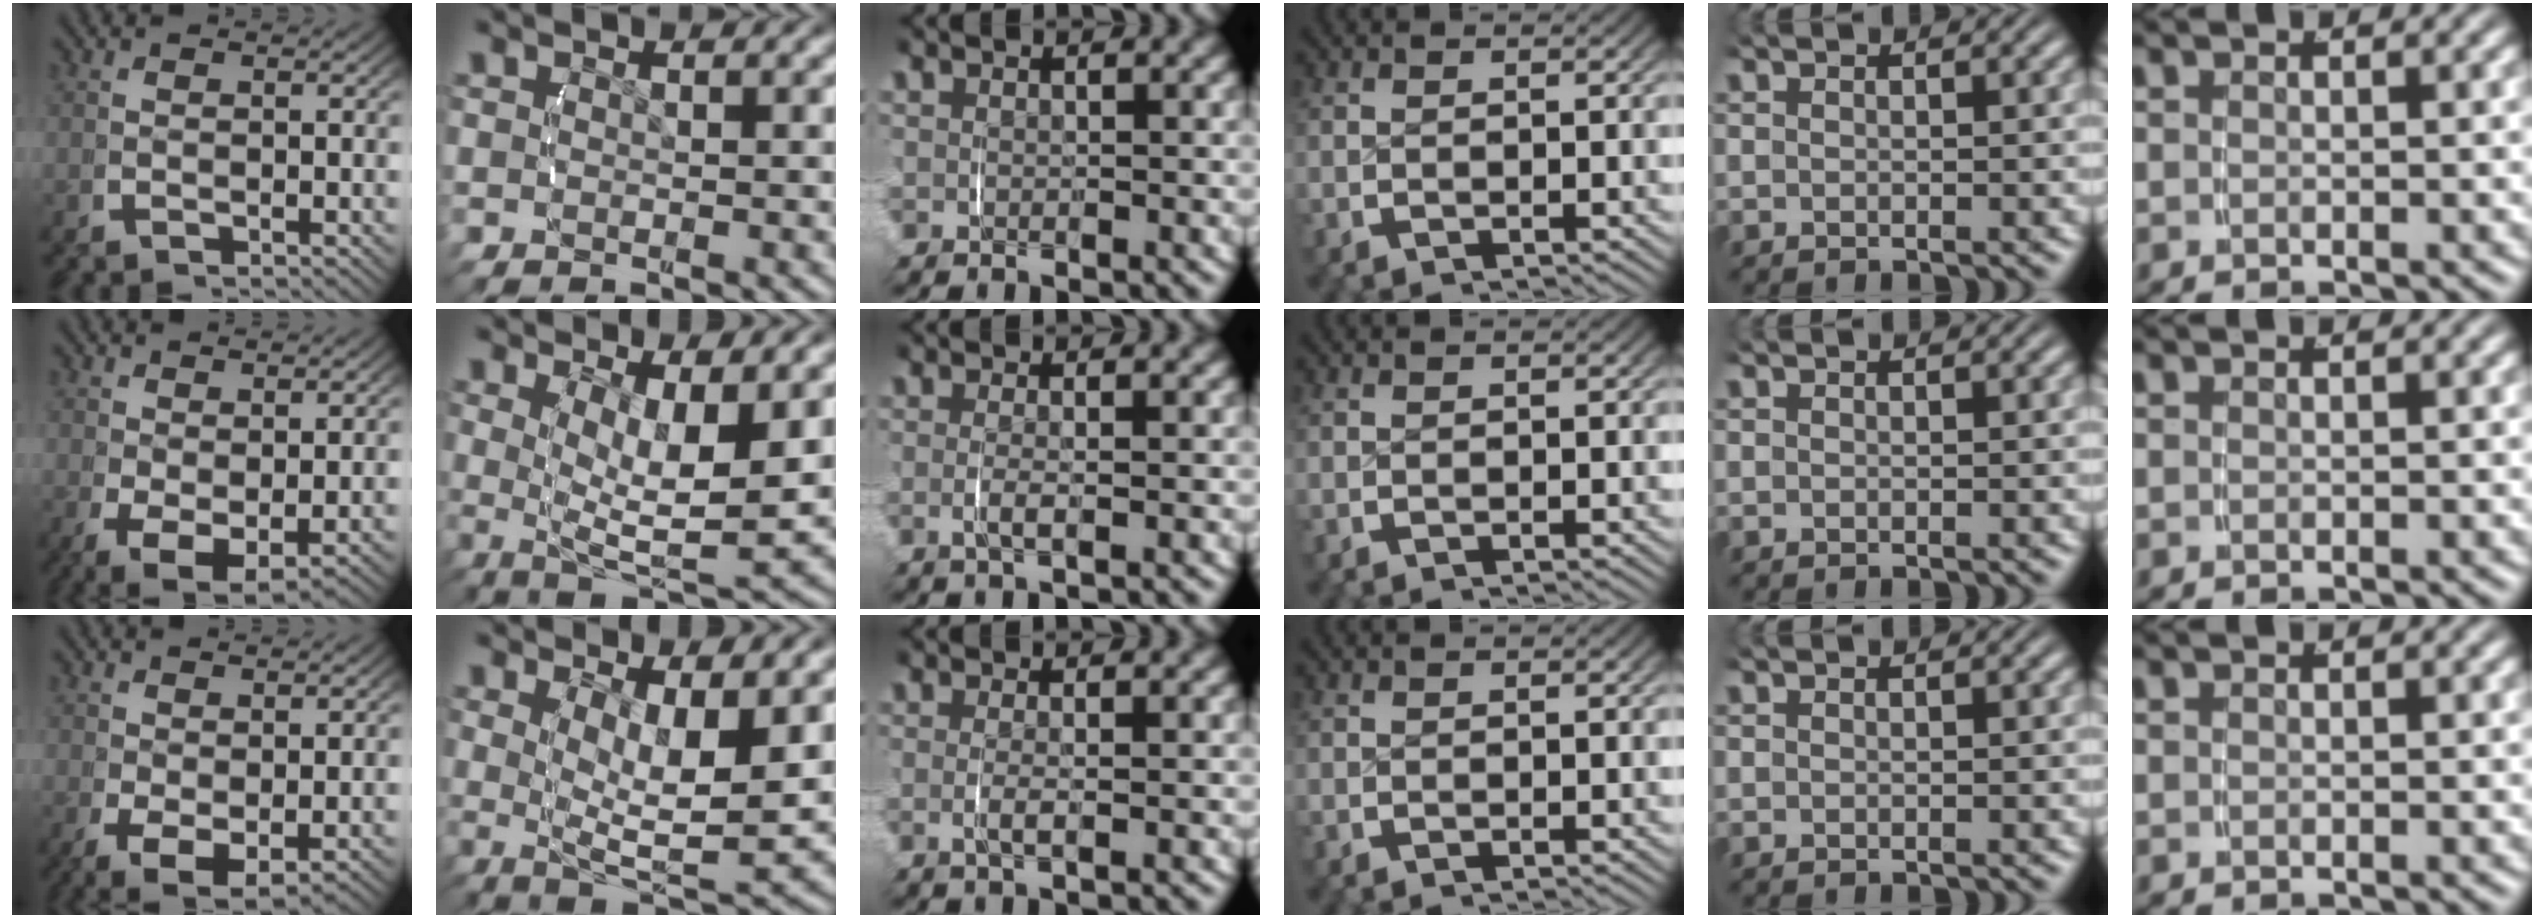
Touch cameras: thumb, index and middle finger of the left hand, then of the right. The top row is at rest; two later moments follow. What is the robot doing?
{"motion": "lift_and_place", "object": "toothpaste"}